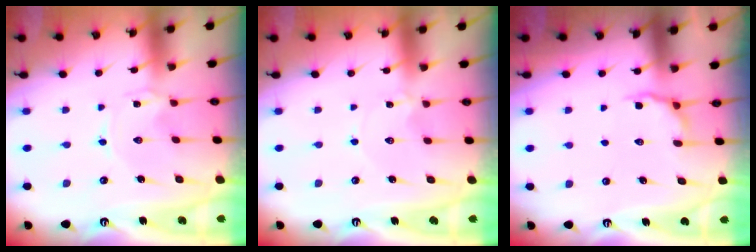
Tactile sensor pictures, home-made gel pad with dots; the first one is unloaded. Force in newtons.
{"total": 1.6, "press": 1.6, "slide": 0.2}
{"total": 6.2, "press": 5.7, "slide": 2.5}